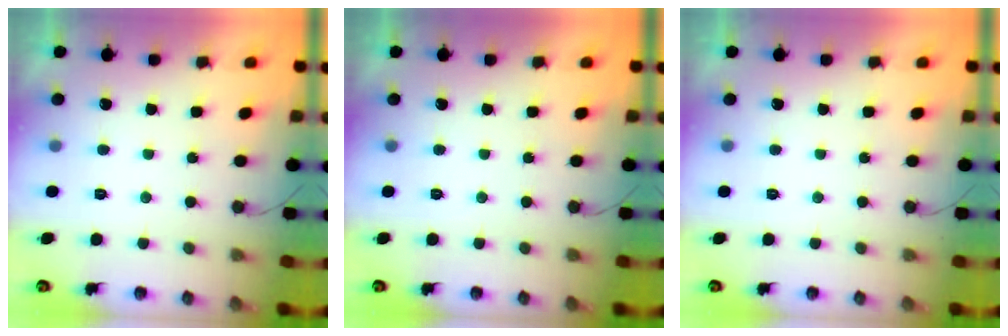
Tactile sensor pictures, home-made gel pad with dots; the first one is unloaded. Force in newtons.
{"total": 0.0}
{"total": 0.0}